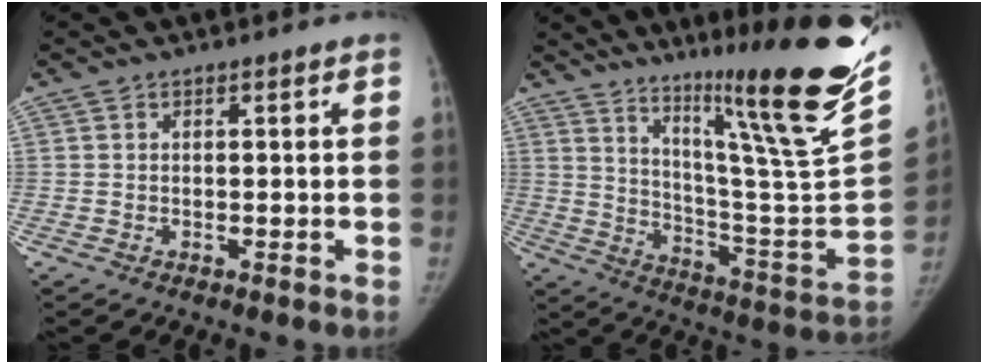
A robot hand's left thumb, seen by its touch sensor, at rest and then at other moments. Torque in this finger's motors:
{"motor_torque": [1.28, -1.09, 1.32, -1.45, 0.26]}